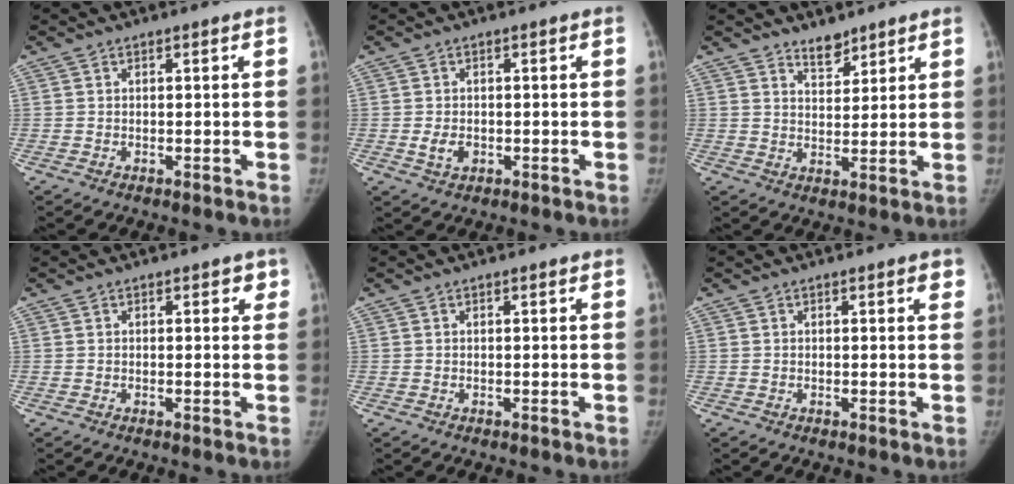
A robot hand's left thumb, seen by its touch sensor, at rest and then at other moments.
{"total": 2.7, "force": [-0.6, 1.9, 1.8], "torque": [-0.027, 0.001, -0.008]}
{"total": 3.8, "force": [3.3, 1.6, 1.1], "torque": [-0.001, -0.028, 0.056]}
{"total": 1.7, "force": [1.0, 1.0, 1.0], "torque": [0.007, -0.002, 0.007]}
{"total": 0.0}
{"total": 1.4, "force": [0.8, 0.4, 1.1], "torque": [-0.011, -0.002, 0.007]}